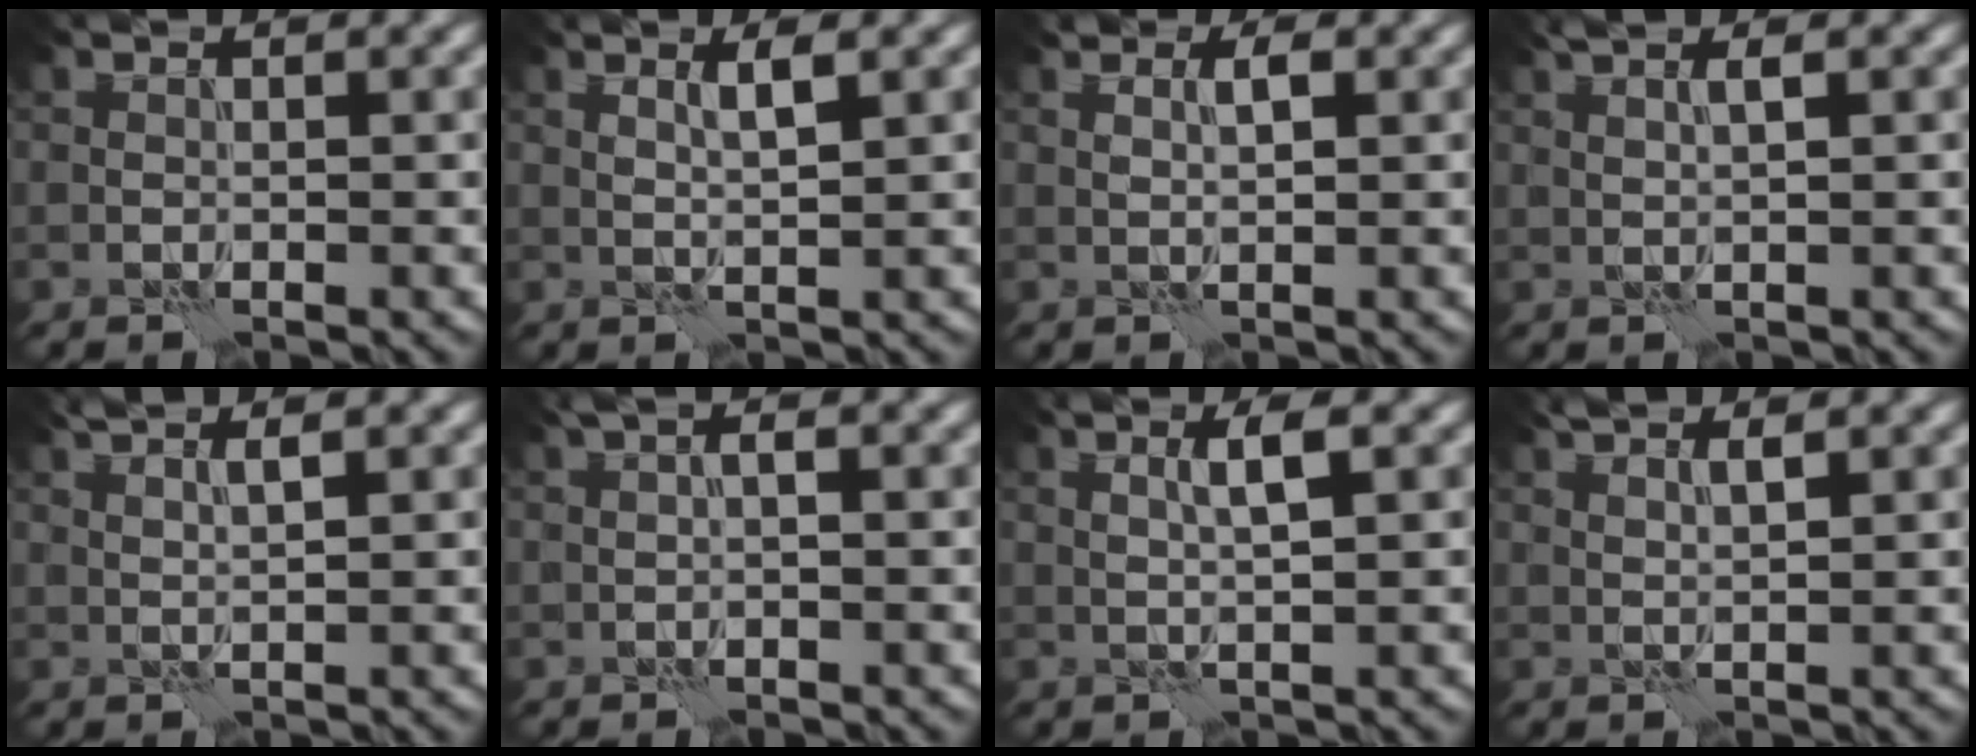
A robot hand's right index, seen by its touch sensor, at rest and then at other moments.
{"total": 1.9, "force": [0.8, 0.2, 1.7], "torque": [-0.033, 0.002, 0.013]}
{"total": 1.8, "force": [0.8, 0.7, 1.4], "torque": [-0.021, -0.005, 0.018]}
{"total": 2.4, "force": [1.3, 0.5, 2.0], "torque": [-0.026, -0.002, 0.015]}
{"total": 2.8, "force": [1.7, 0.6, 2.1], "torque": [-0.030, 0.001, 0.020]}
{"total": 2.4, "force": [0.9, 1.0, 2.1], "torque": [-0.022, 0.013, 0.003]}
{"total": 2.6, "force": [0.9, 0.3, 2.5], "torque": [-0.046, 0.006, 0.015]}
{"total": 2.4, "force": [1.6, 0.4, 1.8], "torque": [-0.028, 0.000, 0.021]}